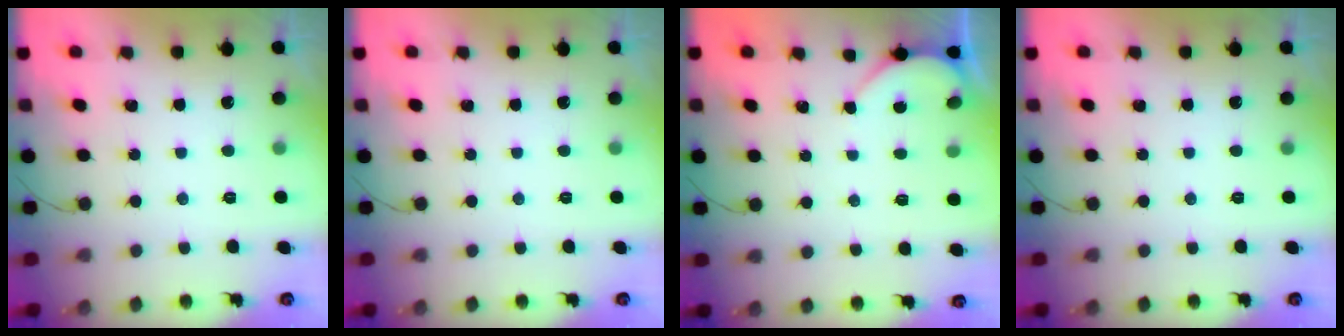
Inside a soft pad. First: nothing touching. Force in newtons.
{"total": 0.0}
{"total": 3.0, "press": 3.0, "slide": 0.2}
{"total": 0.0}